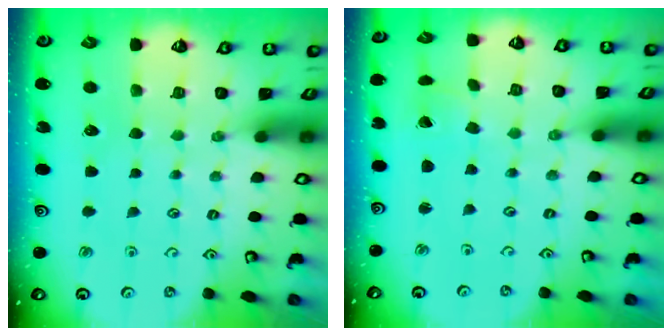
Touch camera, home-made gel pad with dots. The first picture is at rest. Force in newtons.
{"total": 1.7, "press": 1.7, "slide": 0.3}